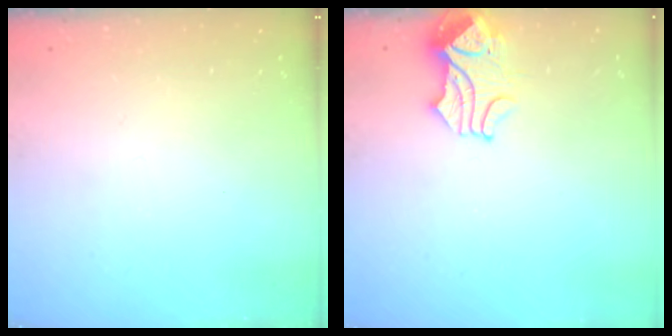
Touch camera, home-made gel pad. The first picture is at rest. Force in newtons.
{"total": 2.0, "press": 1.8, "slide": 1.0}